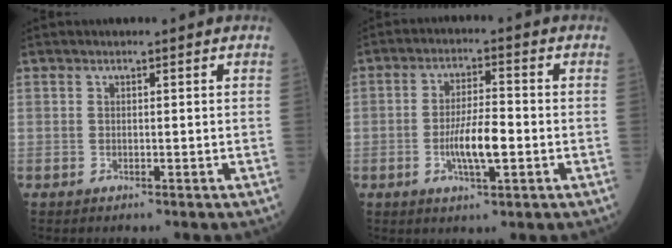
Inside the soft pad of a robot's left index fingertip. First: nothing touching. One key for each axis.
{"total": 6.6, "fx": -1.6, "fy": 1.3, "fz": 6.2, "tx": -0.123, "ty": -0.002, "tz": -0.029}